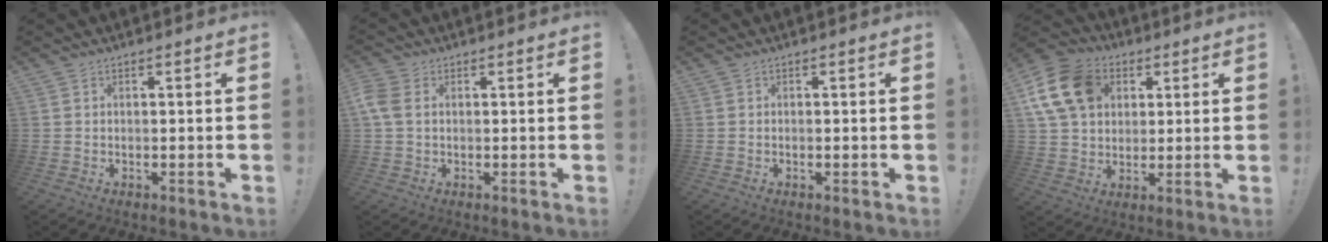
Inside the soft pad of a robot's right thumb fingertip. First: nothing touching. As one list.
[{"total": 4.7, "force": [0.8, 3.4, 3.2], "torque": [-0.077, 0.005, 0.018]}, {"total": 0.0}, {"total": 16.0, "force": [5.6, 12.5, 8.4], "torque": [-0.152, -0.010, 0.115]}]